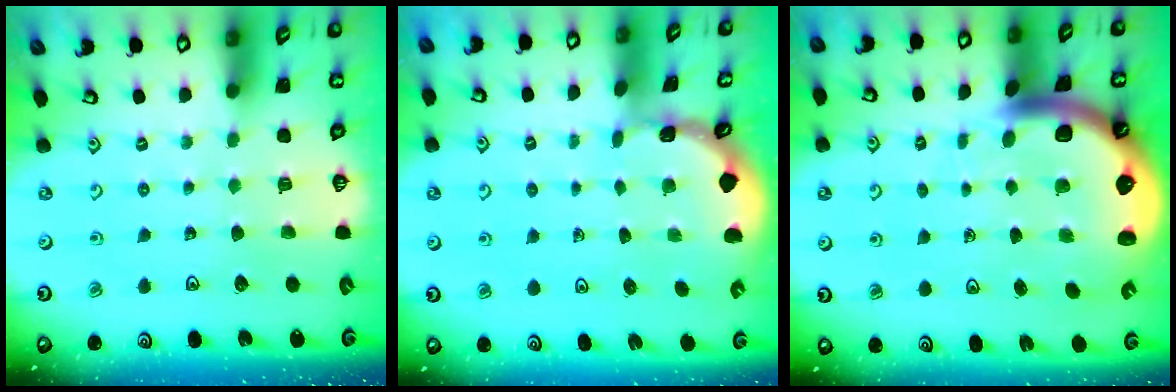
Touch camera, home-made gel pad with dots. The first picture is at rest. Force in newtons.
{"total": 0.8, "press": 0.8, "slide": 0.1}
{"total": 8.3, "press": 8.2, "slide": 1.1}